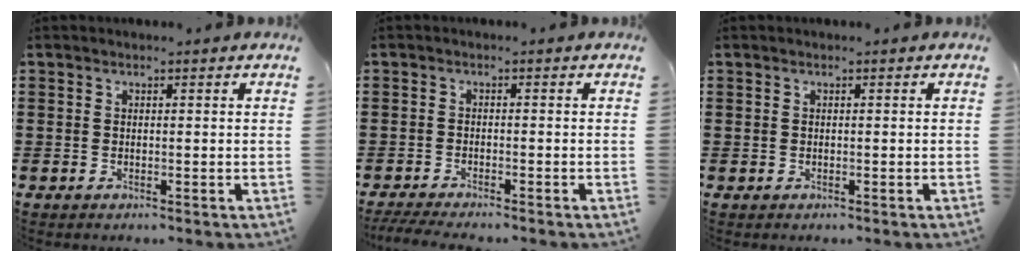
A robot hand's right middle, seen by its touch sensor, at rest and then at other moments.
{"total": 2.4, "force": [-2.3, 0.0, 0.7], "torque": [-0.020, -0.005, -0.048]}
{"total": 0.0}